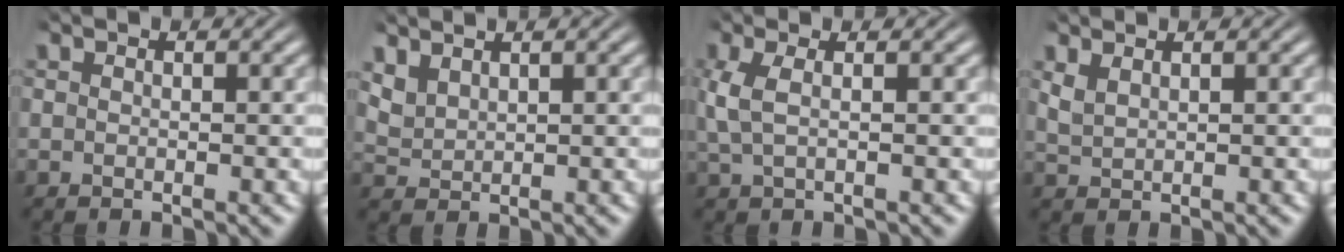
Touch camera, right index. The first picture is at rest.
{"total": 2.9, "force": [1.1, 2.6, 0.7], "torque": [-0.040, -0.009, 0.026]}
{"total": 2.4, "force": [-0.6, 1.6, 1.7], "torque": [-0.055, -0.009, -0.005]}
{"total": 2.6, "force": [0.9, 2.2, 0.9], "torque": [-0.039, -0.010, 0.021]}